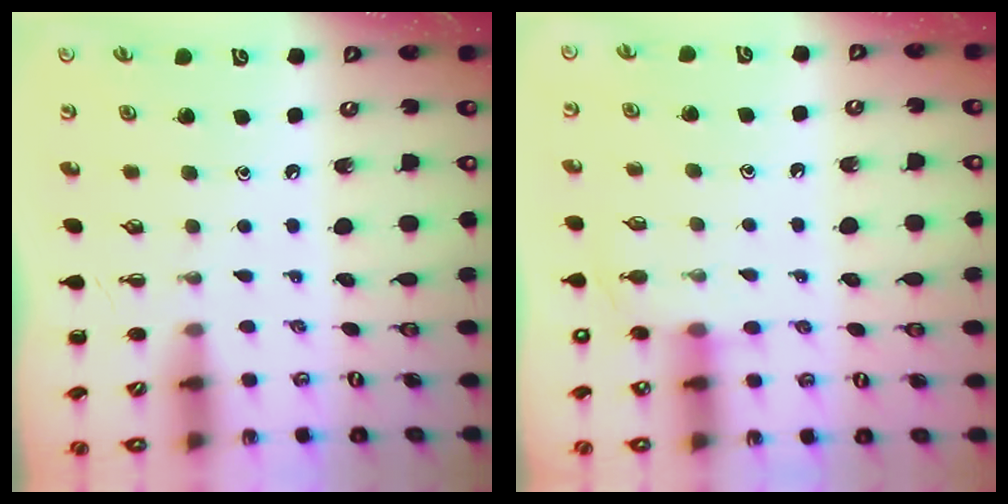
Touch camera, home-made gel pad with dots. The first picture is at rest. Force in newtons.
{"total": 6.2, "press": 6.1, "slide": 1.3}